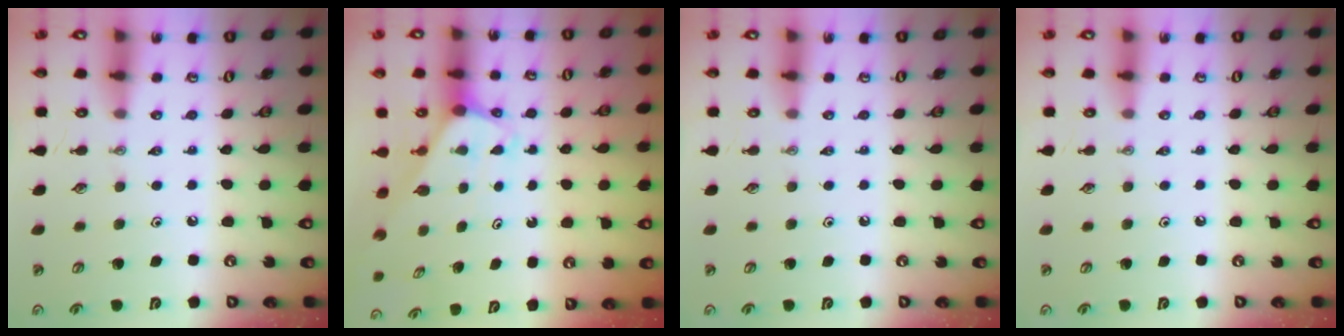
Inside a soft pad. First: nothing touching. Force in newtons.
{"total": 2.2, "press": 2.2, "slide": 0.1}
{"total": 0.0}
{"total": 0.0}